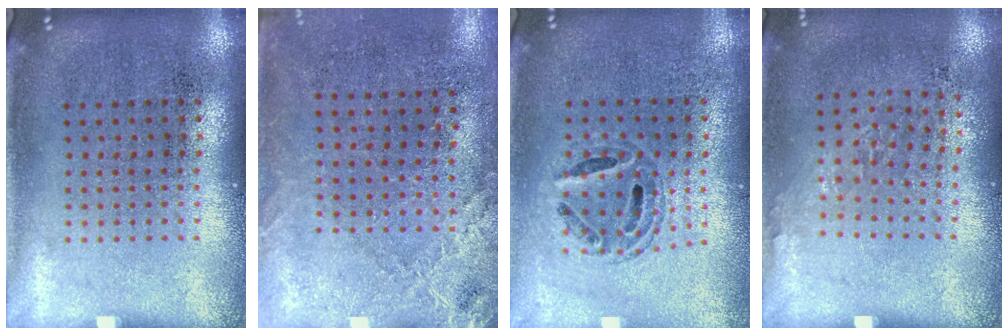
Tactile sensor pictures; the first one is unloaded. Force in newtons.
{"total": 2.6, "press": 2.4, "slide": 1.0}
{"total": 0.7, "press": 0.7, "slide": 0.3}
{"total": 0.9, "press": 0.7, "slide": 0.7}